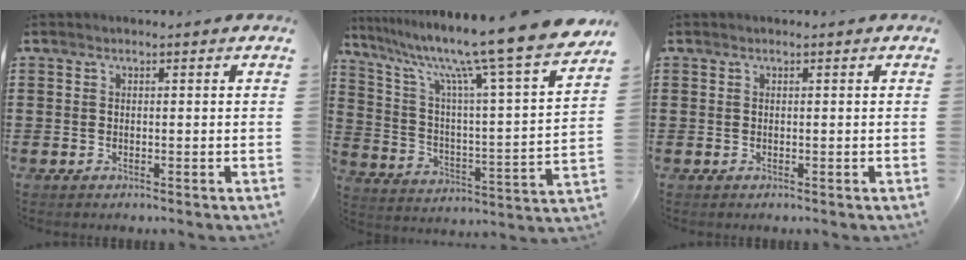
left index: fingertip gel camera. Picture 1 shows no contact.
{"total": 12.7, "force": [10.5, -0.7, 7.1], "torque": [-0.160, -0.086, 0.162]}
{"total": 0.0}